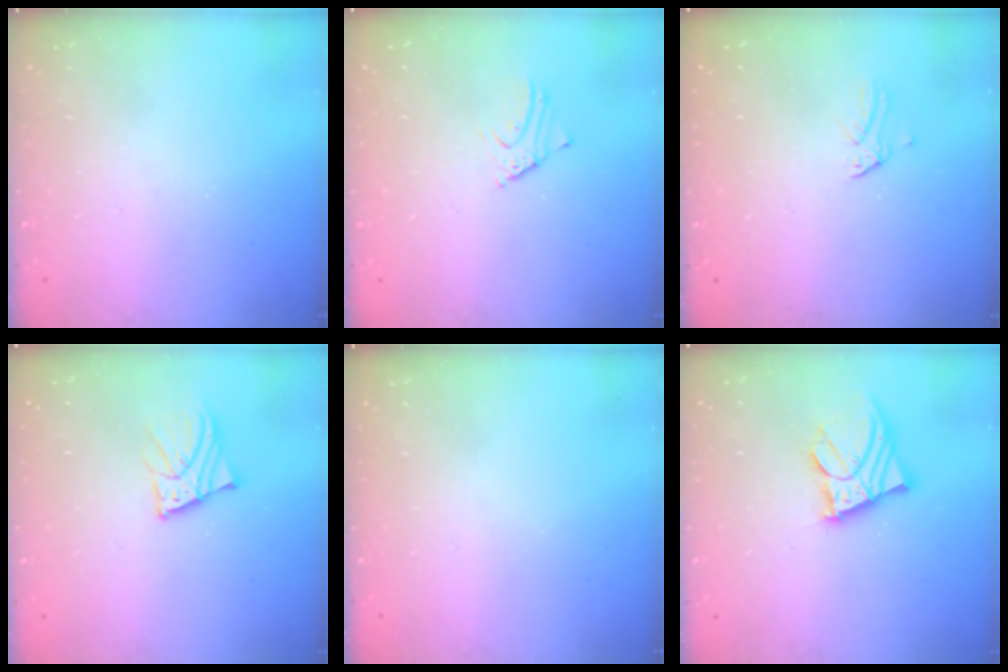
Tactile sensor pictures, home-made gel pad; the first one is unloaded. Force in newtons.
{"total": 2.3, "press": 2.3, "slide": 0.1}
{"total": 0.0}
{"total": 4.1, "press": 4.1, "slide": 0.5}
{"total": 0.0}
{"total": 10.7, "press": 10.6, "slide": 1.4}